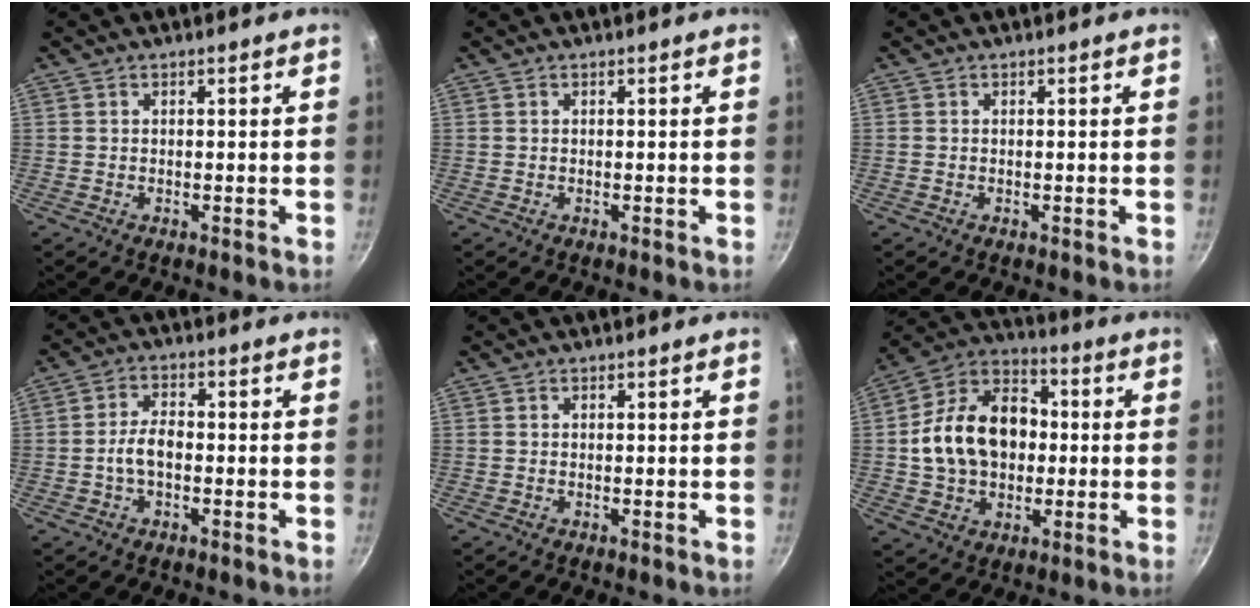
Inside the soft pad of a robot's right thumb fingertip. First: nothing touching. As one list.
[{"total": 0.0}, {"total": 0.0}, {"total": 5.0, "force": [-1.1, 2.8, 3.9], "torque": [-0.068, 0.024, -0.024]}, {"total": 0.0}, {"total": 18.1, "force": [0.3, 13.4, 12.2], "torque": [-0.181, 0.035, -0.005]}]